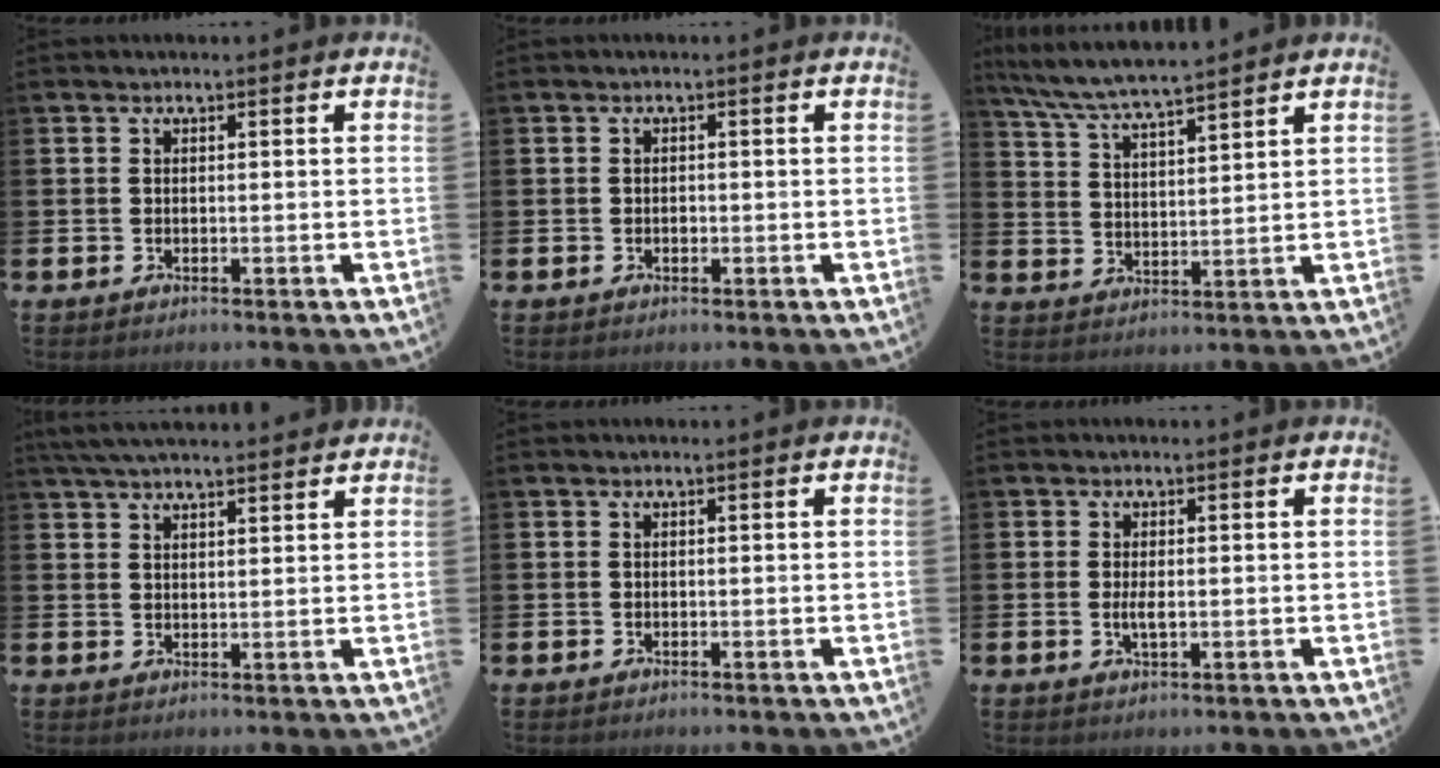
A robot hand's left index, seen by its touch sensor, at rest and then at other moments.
{"total": 0.6, "force": [-0.1, 0.5, 0.3], "torque": [-0.006, 0.001, -0.003]}
{"total": 6.6, "force": [6.4, 0.1, 1.8], "torque": [-0.059, -0.036, 0.114]}
{"total": 4.6, "force": [4.4, 0.5, 1.3], "torque": [-0.041, -0.008, 0.083]}
{"total": 0.0}
{"total": 1.8, "force": [0.0, 0.6, 1.7], "torque": [-0.032, 0.000, -0.002]}